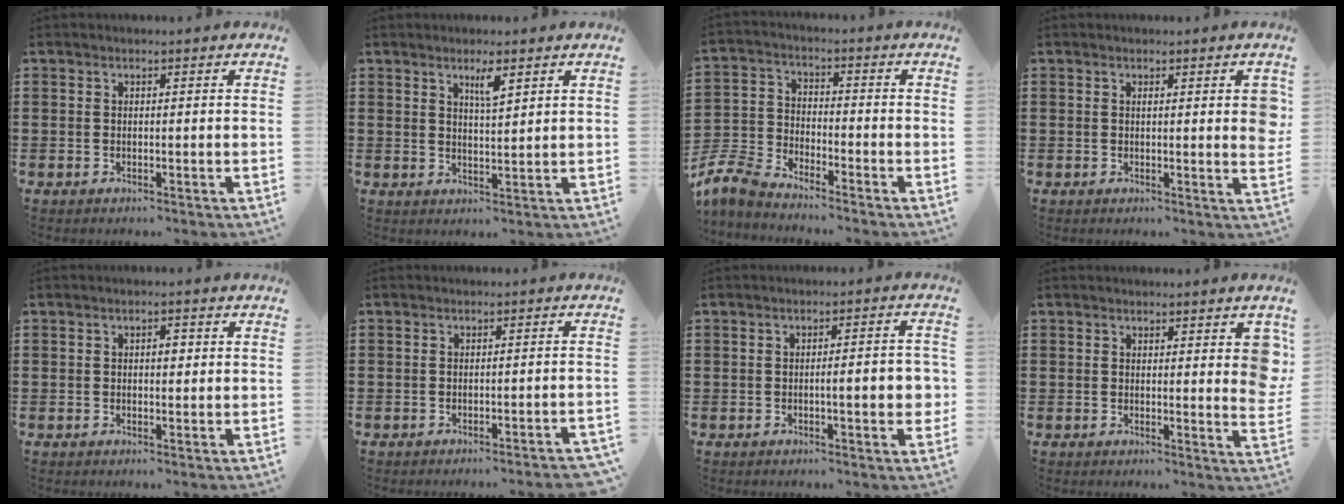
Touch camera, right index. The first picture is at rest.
{"total": 3.3, "force": [2.1, 0.7, 2.5], "torque": [-0.046, 0.001, 0.032]}
{"total": 6.3, "force": [-6.0, 1.2, 1.6], "torque": [-0.066, -0.004, -0.129]}
{"total": 2.4, "force": [0.6, 0.3, 2.3], "torque": [-0.030, -0.005, 0.006]}
{"total": 1.6, "force": [0.2, 0.7, 1.4], "torque": [-0.028, 0.006, 0.001]}
{"total": 1.7, "force": [-1.5, -0.2, 0.6], "torque": [-0.011, 0.000, -0.030]}
{"total": 5.3, "force": [-0.8, 0.6, 5.2], "torque": [-0.068, -0.007, -0.017]}
{"total": 3.0, "force": [1.5, 1.0, 2.4], "torque": [-0.026, -0.005, 0.023]}